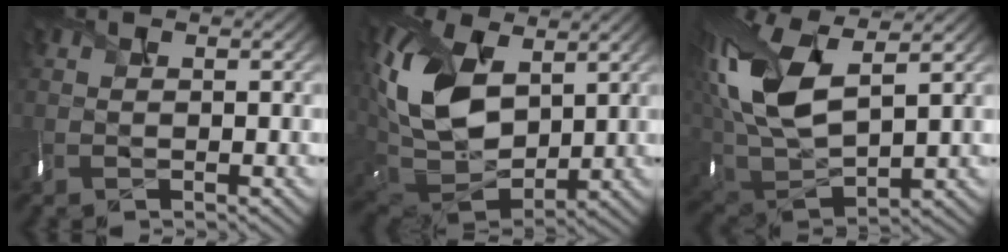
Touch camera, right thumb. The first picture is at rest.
{"total": 14.8, "force": [3.9, 9.7, 10.5], "torque": [-0.253, -0.008, 0.083]}
{"total": 13.5, "force": [4.4, 7.3, 10.4], "torque": [-0.272, 0.001, 0.098]}